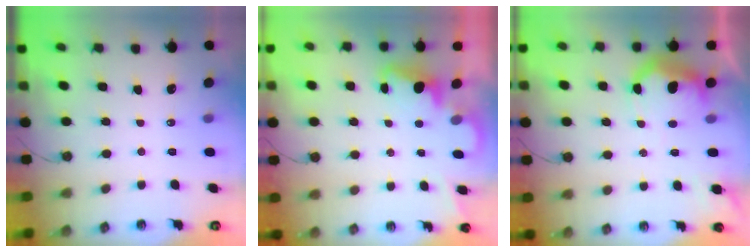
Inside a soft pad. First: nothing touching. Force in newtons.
{"total": 2.4, "press": 2.3, "slide": 0.5}
{"total": 14.2, "press": 14.2, "slide": 0.9}